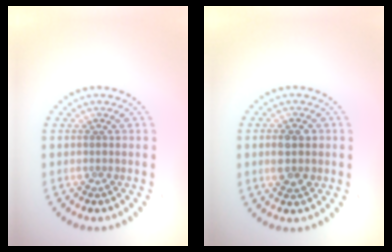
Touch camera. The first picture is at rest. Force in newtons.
{"total": 2.9, "press": 2.9, "slide": 0.0}